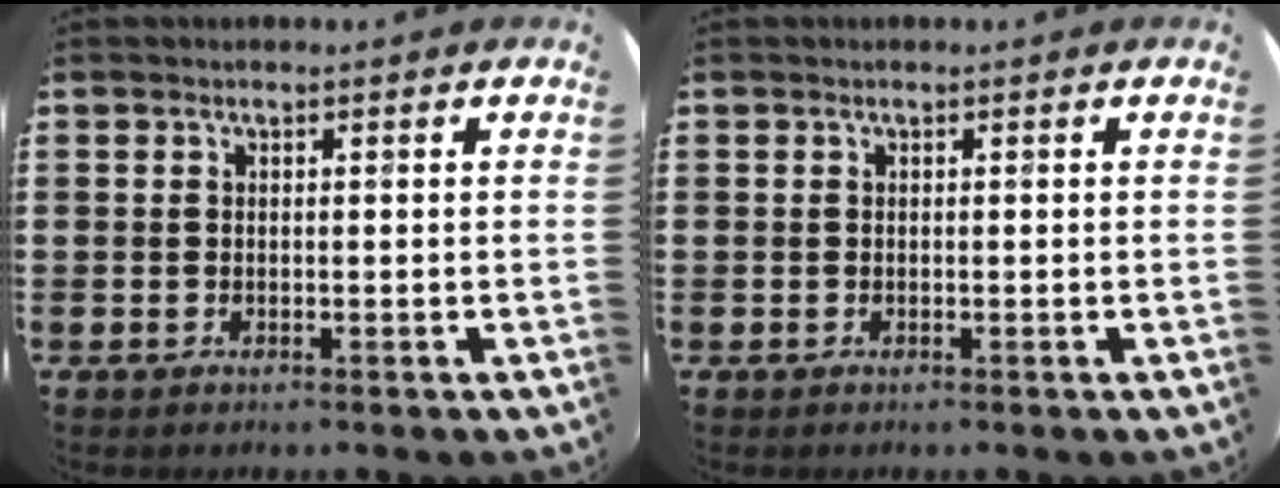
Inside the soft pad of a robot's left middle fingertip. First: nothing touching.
{"total": 0.0}